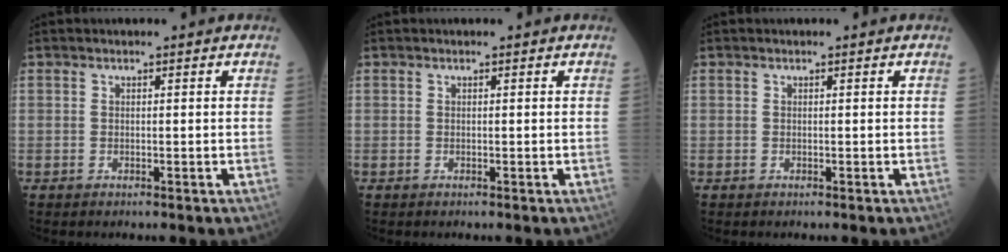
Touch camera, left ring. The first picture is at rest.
{"total": 0.0}
{"total": 0.0}